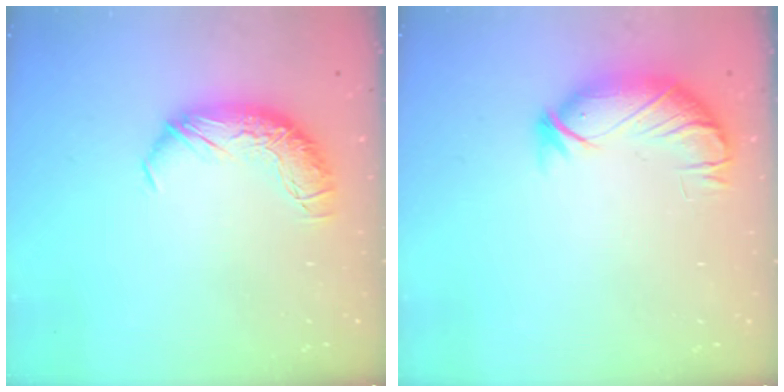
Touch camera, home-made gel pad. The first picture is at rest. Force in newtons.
{"total": 3.8, "press": 3.3, "slide": 1.9}